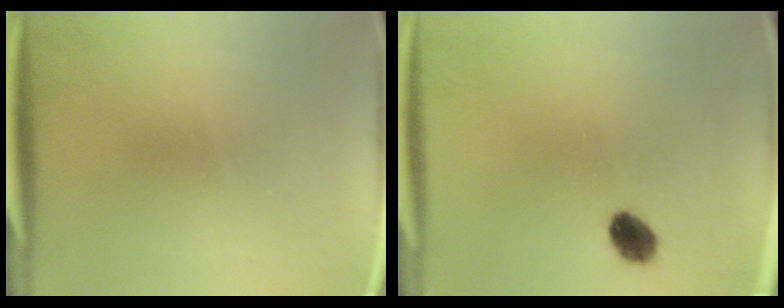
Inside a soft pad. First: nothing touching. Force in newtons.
{"total": 5.5}